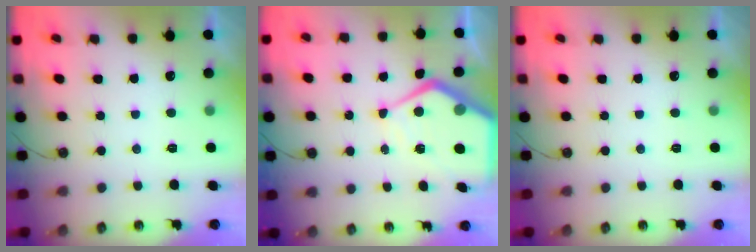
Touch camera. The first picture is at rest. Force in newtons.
{"total": 10.9, "press": 10.8, "slide": 1.1}
{"total": 0.0}